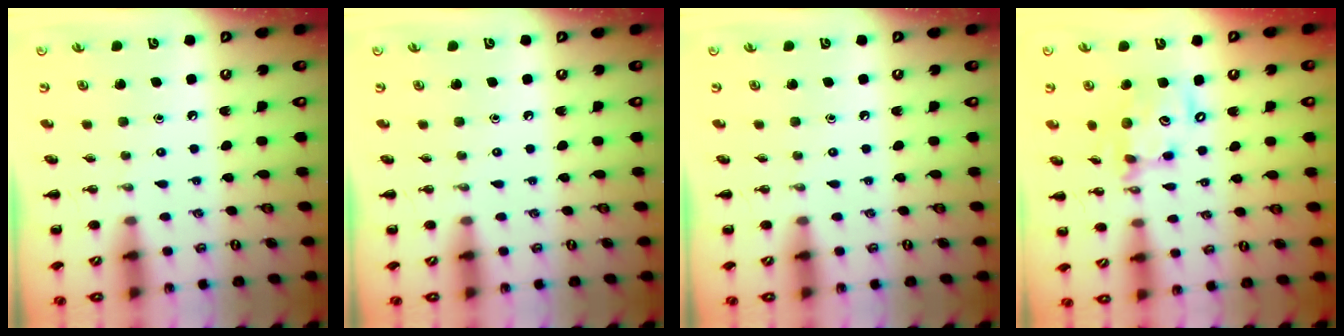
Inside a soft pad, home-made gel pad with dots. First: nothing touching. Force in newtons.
{"total": 0.0}
{"total": 0.0}
{"total": 14.0, "press": 13.6, "slide": 3.4}